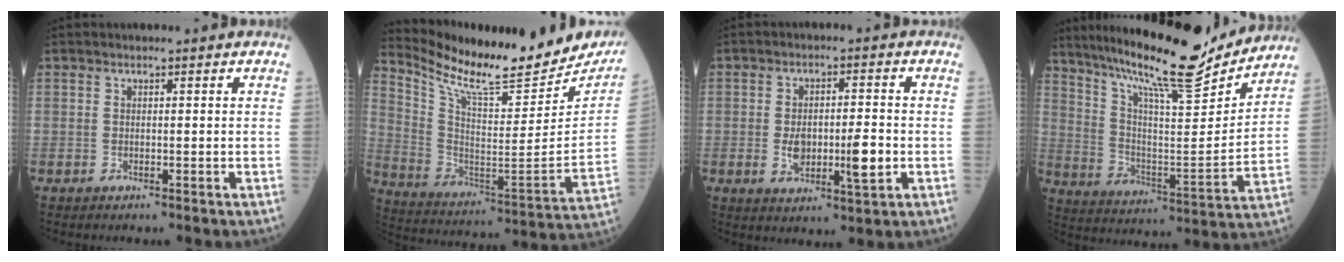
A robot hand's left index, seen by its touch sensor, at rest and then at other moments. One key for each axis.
{"total": 22.6, "fx": 20.2, "fy": 5.0, "fz": 8.9, "tx": -0.161, "ty": -0.054, "tz": 0.303}
{"total": 8.1, "fx": -1.4, "fy": 2.4, "fz": 7.6, "tx": -0.137, "ty": -0.002, "tz": -0.018}
{"total": 21.8, "fx": 18.9, "fy": 2.0, "fz": 10.7, "tx": -0.195, "ty": -0.015, "tz": 0.297}